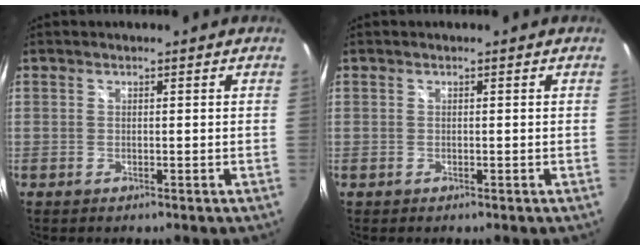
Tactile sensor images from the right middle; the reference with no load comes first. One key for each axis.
{"total": 0.0}